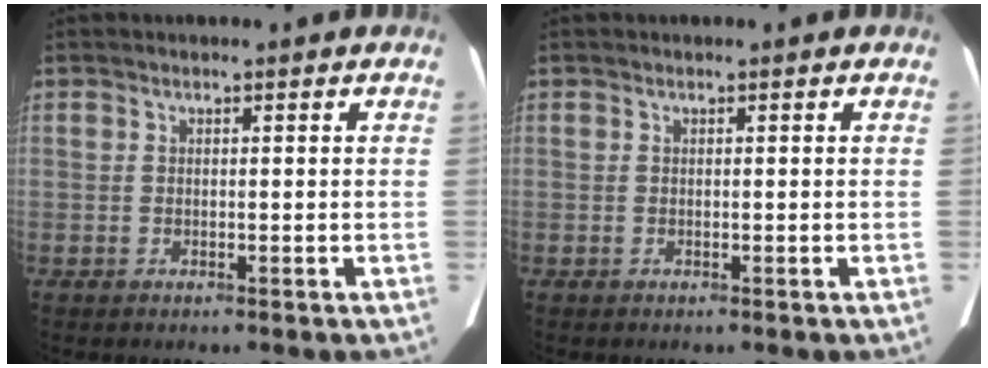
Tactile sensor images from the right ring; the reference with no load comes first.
{"total": 0.0}